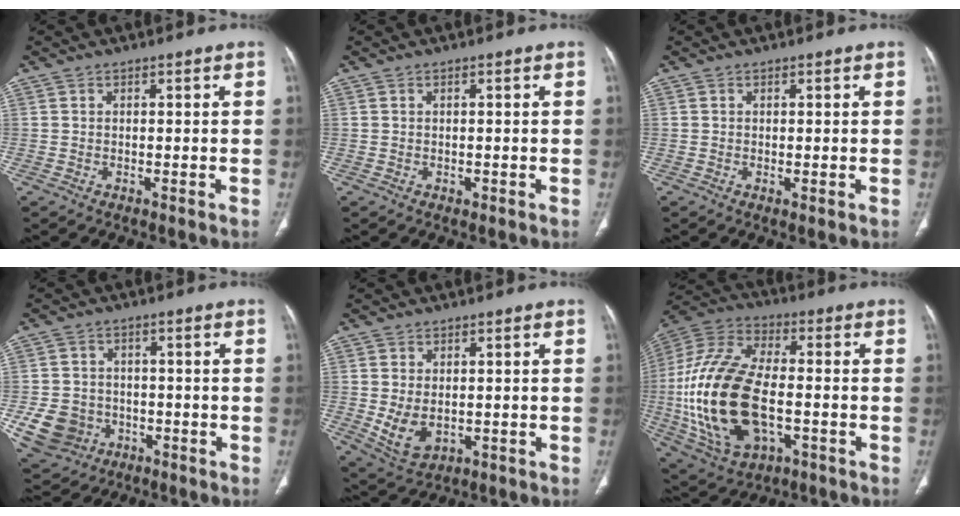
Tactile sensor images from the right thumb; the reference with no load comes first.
{"total": 0.6, "force": [-0.1, 0.4, 0.4], "torque": [-0.005, 0.000, 0.000]}
{"total": 0.8, "force": [0.0, 0.2, 0.8], "torque": [-0.016, -0.005, 0.001]}
{"total": 10.0, "force": [-3.0, 8.8, 3.8], "torque": [-0.070, 0.018, -0.037]}
{"total": 6.5, "force": [-0.5, 4.4, 4.8], "torque": [-0.083, -0.011, 0.010]}
{"total": 26.1, "force": [-3.7, 14.1, 21.7], "torque": [-0.463, 0.007, -0.053]}